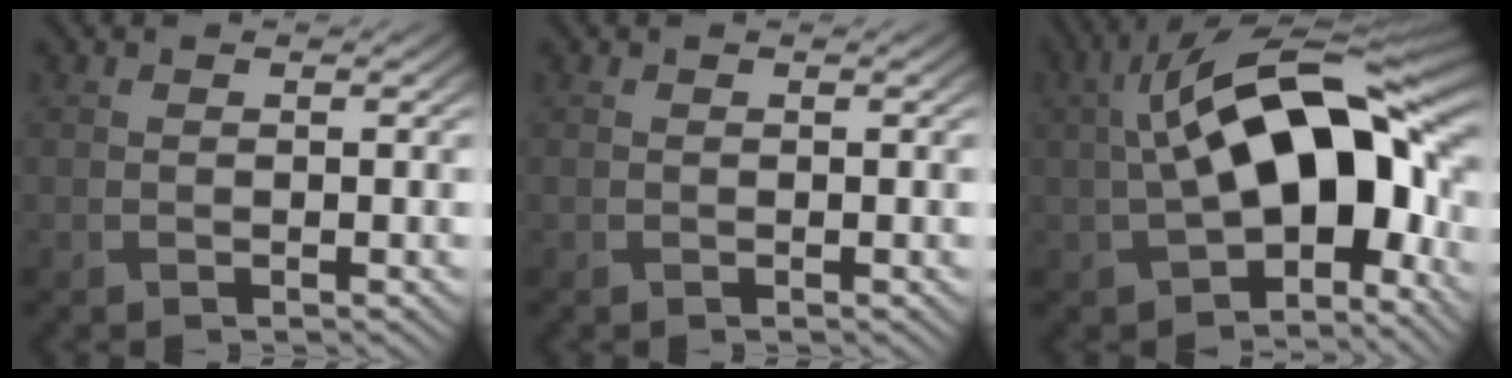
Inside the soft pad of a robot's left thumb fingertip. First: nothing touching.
{"total": 0.0}
{"total": 17.4, "force": [-0.6, 8.6, 15.1], "torque": [-0.249, 0.017, -0.020]}